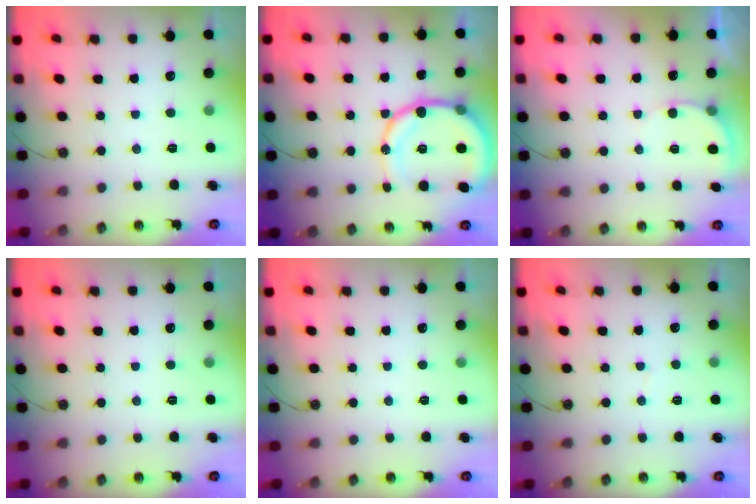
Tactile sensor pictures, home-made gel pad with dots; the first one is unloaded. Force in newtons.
{"total": 15.7, "press": 15.5, "slide": 2.8}
{"total": 3.7, "press": 3.7, "slide": 0.2}
{"total": 0.0}
{"total": 0.0}
{"total": 2.0, "press": 2.0, "slide": 0.1}